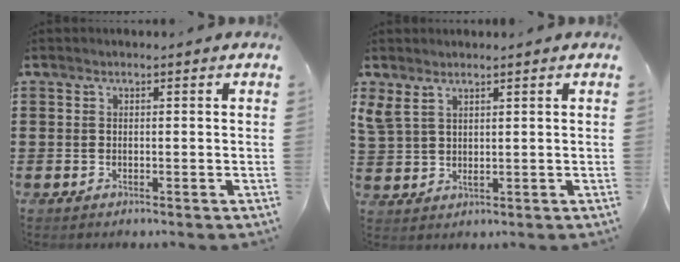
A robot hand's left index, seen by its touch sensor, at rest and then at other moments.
{"total": 2.6, "force": [1.7, 1.0, 1.6], "torque": [-0.036, 0.003, 0.031]}